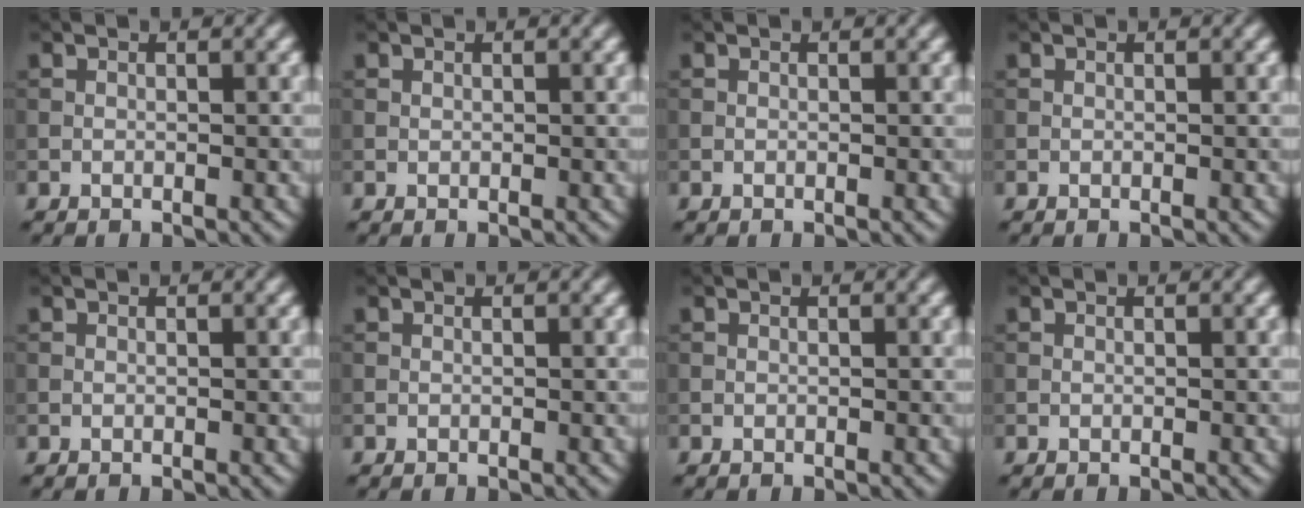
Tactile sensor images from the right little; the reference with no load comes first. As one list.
[{"total": 0.0}, {"total": 0.0}, {"total": 0.0}, {"total": 0.0}, {"total": 0.0}, {"total": 0.0}, {"total": 0.0}]